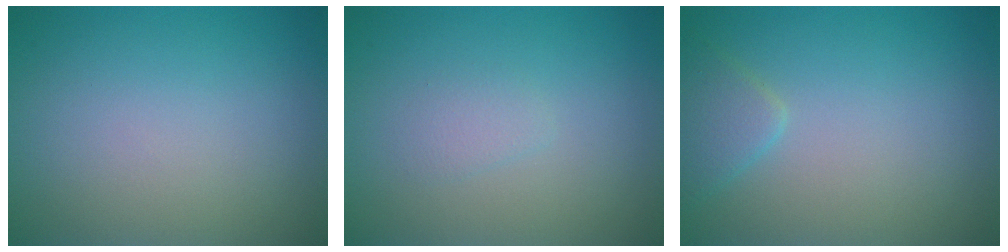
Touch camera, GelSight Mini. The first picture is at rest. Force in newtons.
{"total": 0.9, "press": 0.9, "slide": 0.0}
{"total": 1.9, "press": 1.9, "slide": 0.1}